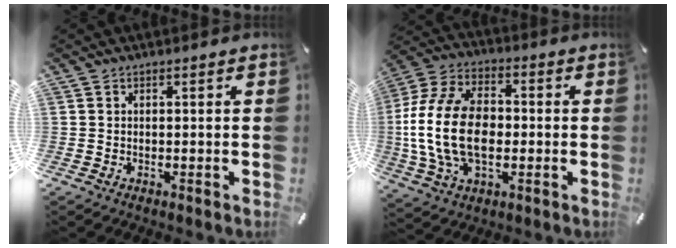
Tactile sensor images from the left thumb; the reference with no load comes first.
{"total": 18.2, "force": [-1.7, 12.1, 13.5], "torque": [-0.313, 0.001, -0.036]}